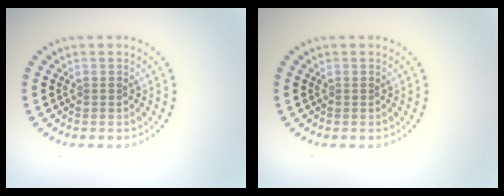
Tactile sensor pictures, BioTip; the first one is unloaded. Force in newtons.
{"total": 0.0}